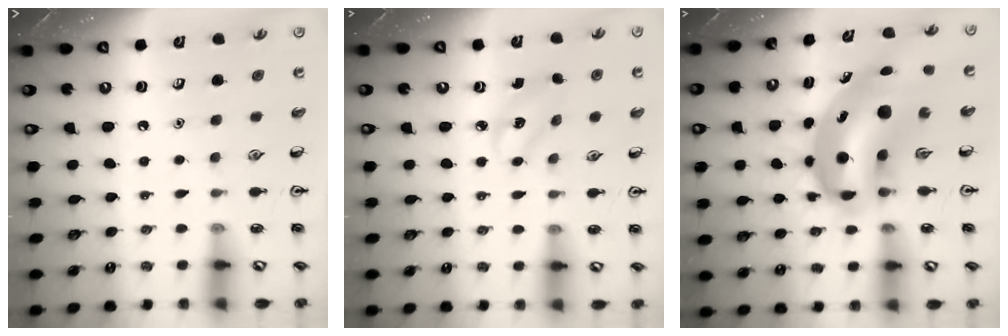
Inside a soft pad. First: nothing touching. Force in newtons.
{"total": 2.8, "press": 2.7, "slide": 0.8}
{"total": 13.4, "press": 12.9, "slide": 3.9}